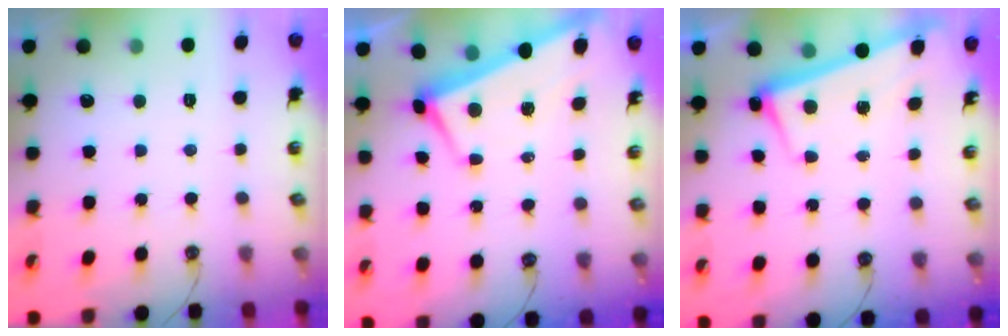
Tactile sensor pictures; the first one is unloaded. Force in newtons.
{"total": 2.5, "press": 2.4, "slide": 0.9}
{"total": 2.6, "press": 2.4, "slide": 0.9}